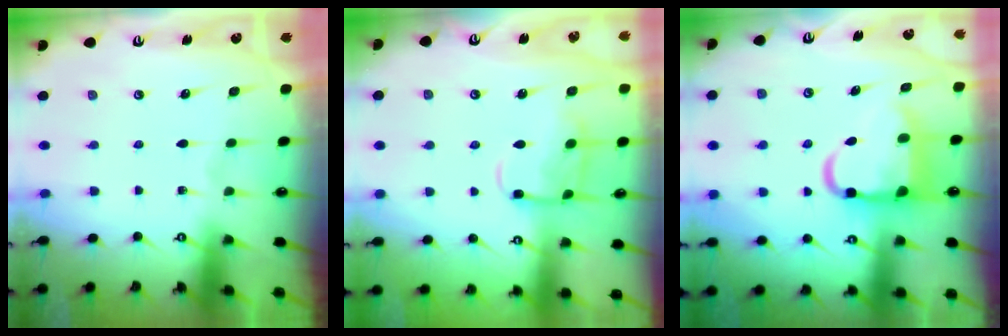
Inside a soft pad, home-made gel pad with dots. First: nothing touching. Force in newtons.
{"total": 10.0, "press": 10.0, "slide": 0.9}
{"total": 12.6, "press": 12.5, "slide": 1.6}